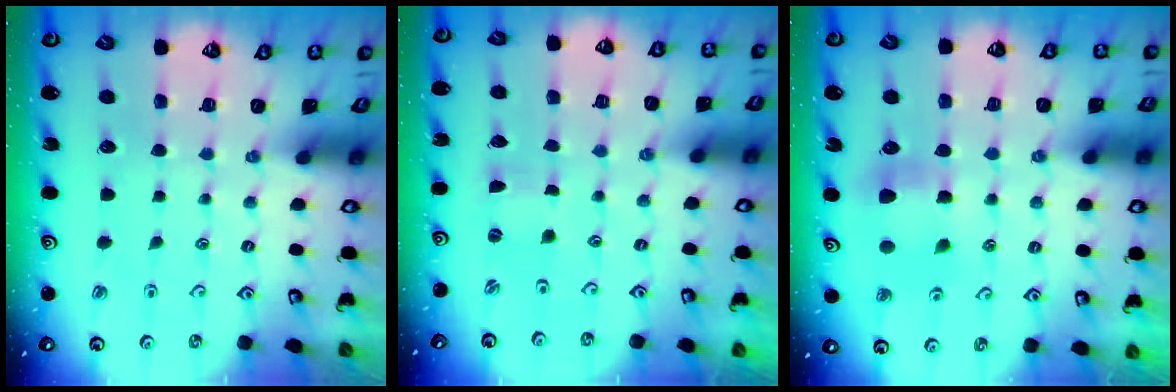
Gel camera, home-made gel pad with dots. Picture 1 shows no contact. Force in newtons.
{"total": 0.0}
{"total": 6.0, "press": 6.0, "slide": 0.5}